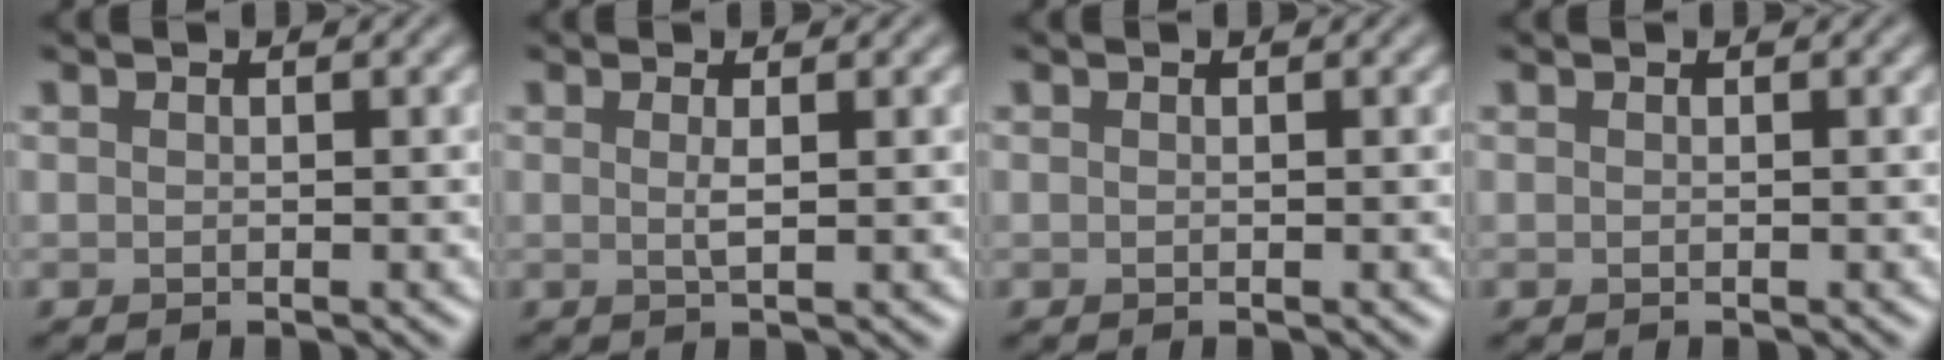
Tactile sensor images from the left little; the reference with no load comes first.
{"total": 0.9, "force": [0.1, 0.2, 0.9], "torque": [-0.016, -0.001, 0.002]}
{"total": 0.0}
{"total": 0.0}